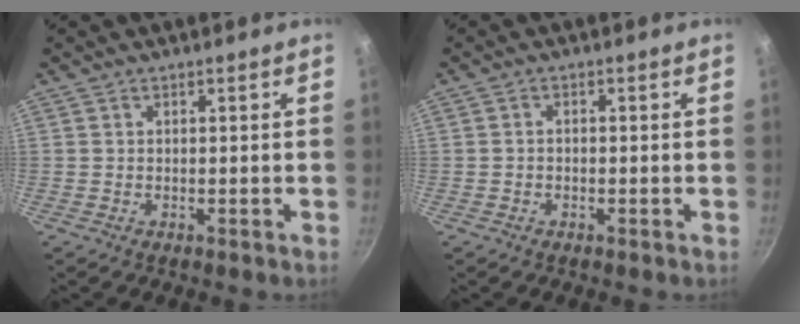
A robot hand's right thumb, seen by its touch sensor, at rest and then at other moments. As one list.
[{"total": 1.0, "force": [-0.4, 0.7, 0.6], "torque": [-0.015, 0.007, -0.008]}]